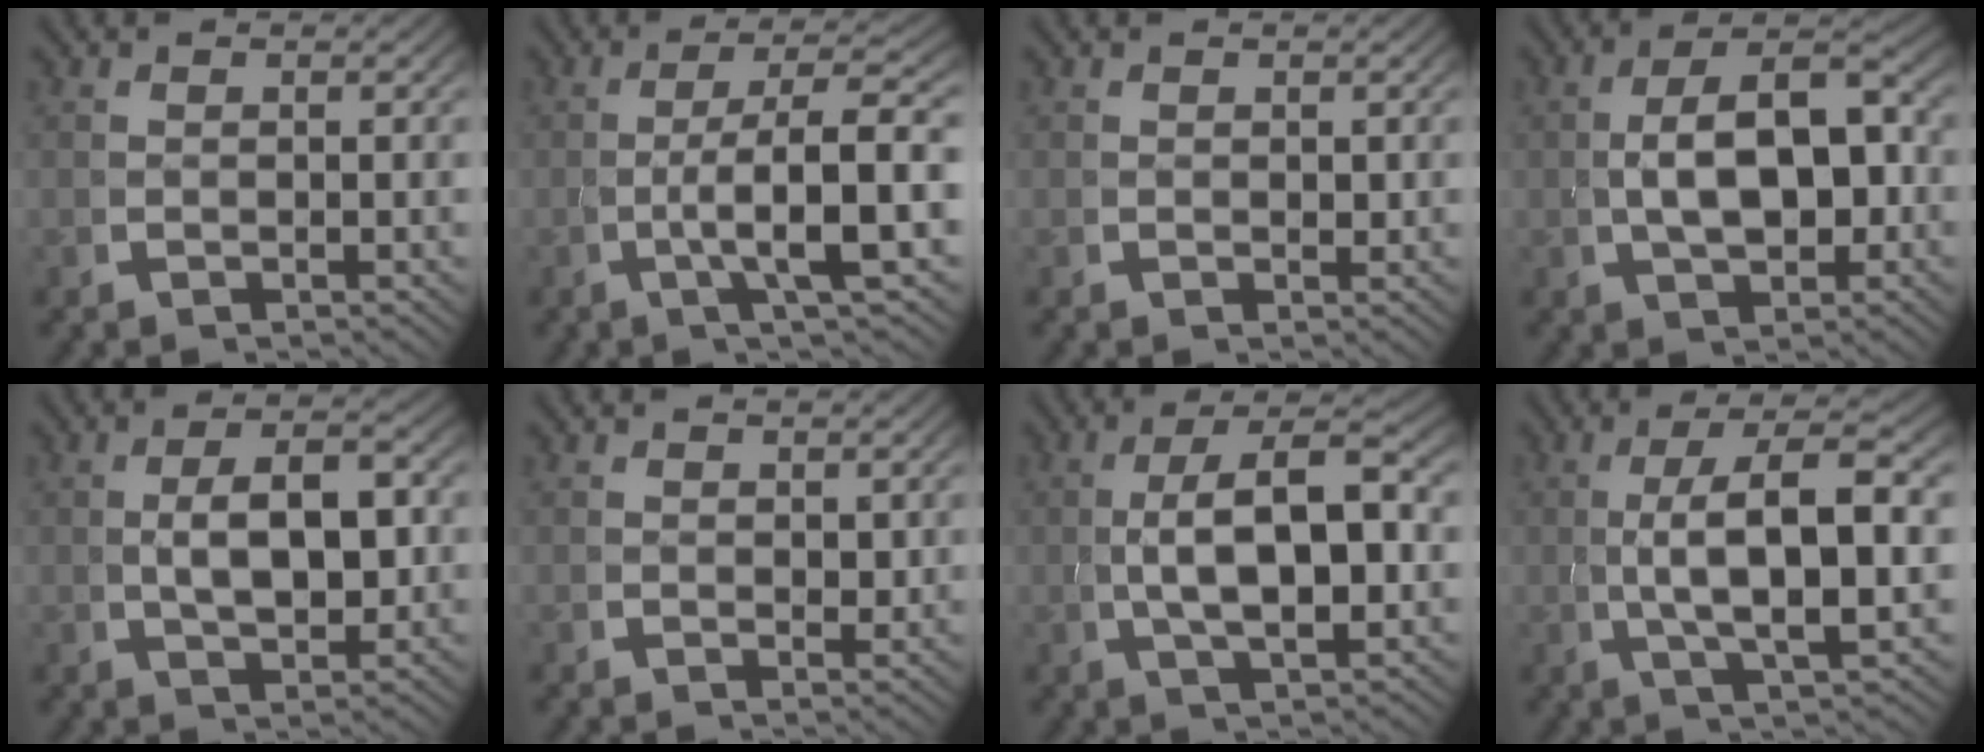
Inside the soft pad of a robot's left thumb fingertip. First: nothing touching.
{"total": 8.1, "force": [-0.5, 2.8, 7.6], "torque": [-0.141, -0.017, -0.001]}
{"total": 0.5, "force": [0.3, 0.4, 0.2], "torque": [-0.006, -0.005, 0.006]}
{"total": 8.4, "force": [0.1, 4.9, 6.8], "torque": [-0.111, -0.014, 0.013]}
{"total": 5.7, "force": [0.2, 3.2, 4.7], "torque": [-0.079, -0.009, 0.014]}
{"total": 0.9, "force": [0.5, 0.6, 0.4], "torque": [-0.005, -0.007, 0.012]}
{"total": 8.6, "force": [0.4, 4.2, 7.5], "torque": [-0.138, -0.012, 0.017]}
{"total": 7.6, "force": [0.7, 2.6, 7.1], "torque": [-0.143, -0.009, 0.019]}